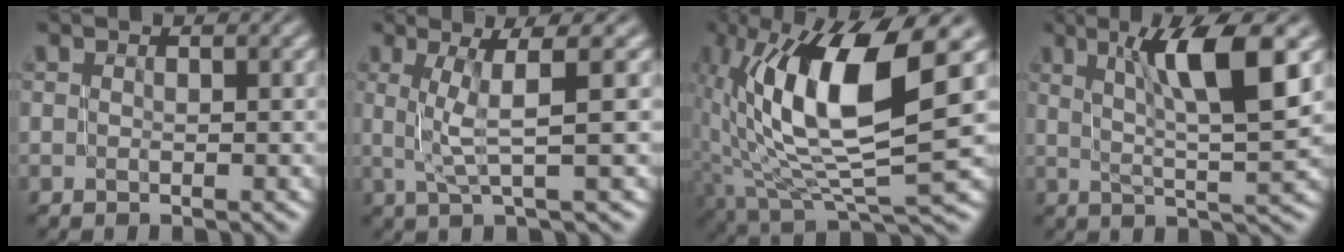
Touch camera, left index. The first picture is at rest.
{"total": 3.9, "force": [0.8, 0.5, 3.8], "torque": [-0.075, 0.010, 0.017]}
{"total": 13.0, "force": [2.5, 4.5, 11.9], "torque": [-0.232, 0.003, 0.047]}
{"total": 7.7, "force": [2.9, 1.4, 7.0], "torque": [-0.102, 0.003, 0.050]}